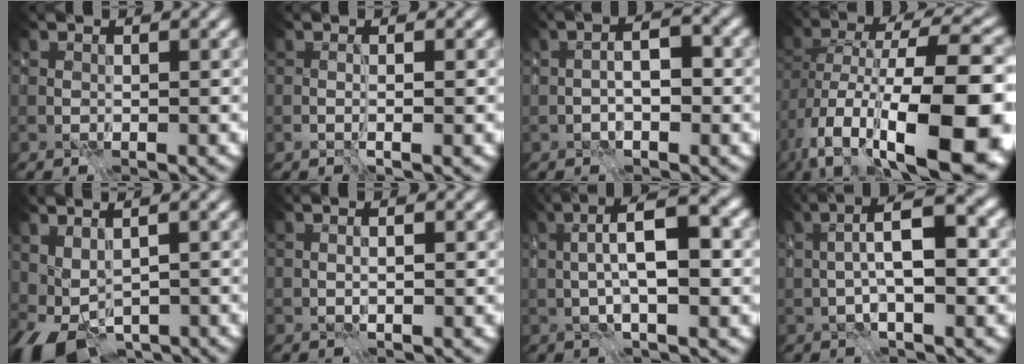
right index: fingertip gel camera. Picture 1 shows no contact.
{"total": 1.3, "force": [-0.5, 0.1, 1.2], "torque": [-0.017, -0.005, -0.006]}
{"total": 3.4, "force": [-0.4, 1.4, 3.0], "torque": [-0.045, 0.000, -0.013]}
{"total": 17.4, "force": [-5.5, 7.6, 14.7], "torque": [-0.248, 0.003, -0.083]}
{"total": 5.1, "force": [-1.7, 2.5, 4.1], "torque": [-0.074, -0.015, -0.012]}
{"total": 0.6, "force": [-0.2, 0.0, 0.6], "torque": [-0.007, -0.006, -0.002]}
{"total": 7.0, "force": [0.5, 1.8, 6.7], "torque": [-0.103, 0.010, 0.005]}
{"total": 6.3, "force": [0.3, 1.6, 6.0], "torque": [-0.093, 0.010, 0.001]}